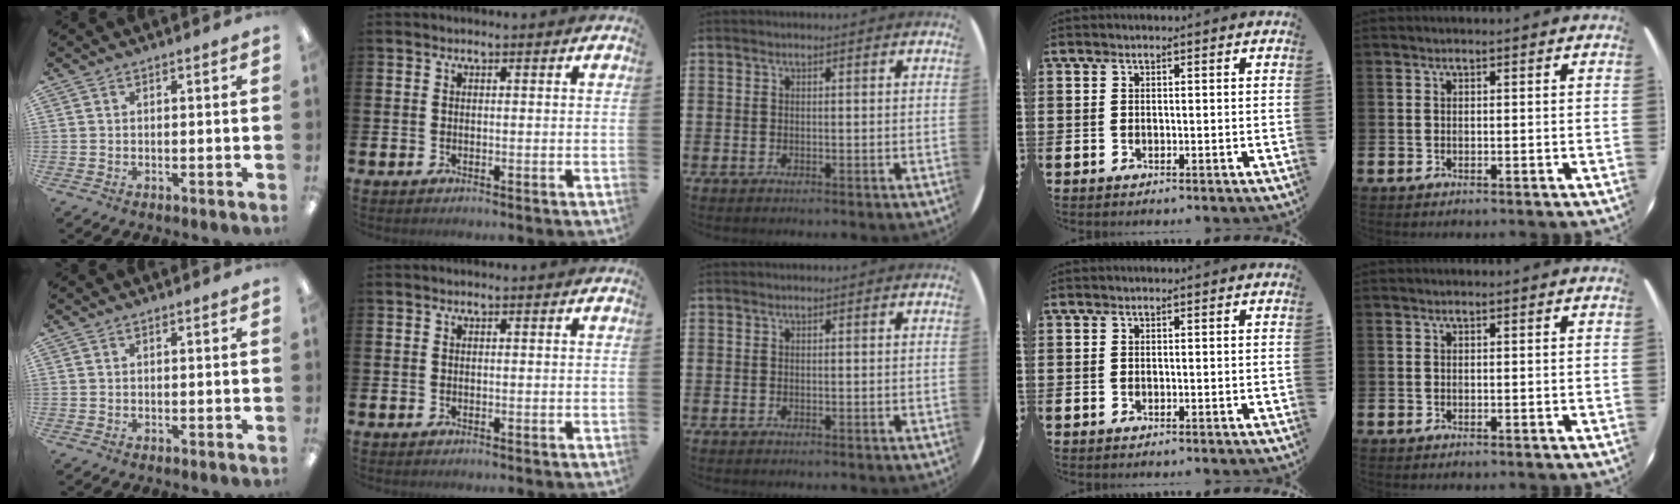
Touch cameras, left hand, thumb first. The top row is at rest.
{}